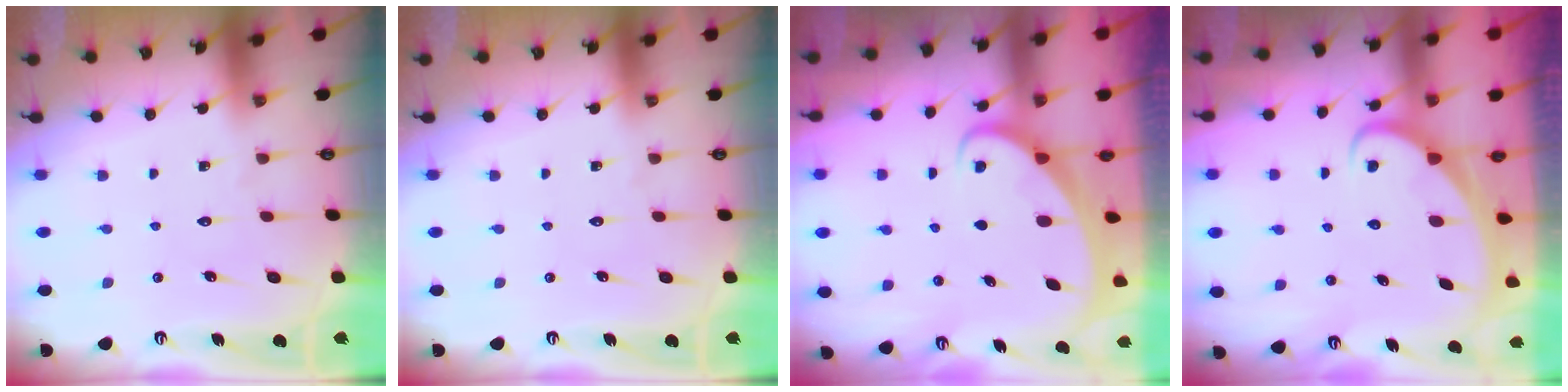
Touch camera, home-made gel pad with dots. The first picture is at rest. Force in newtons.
{"total": 0.0}
{"total": 1.8, "press": 1.8, "slide": 0.2}
{"total": 2.5, "press": 2.4, "slide": 0.2}